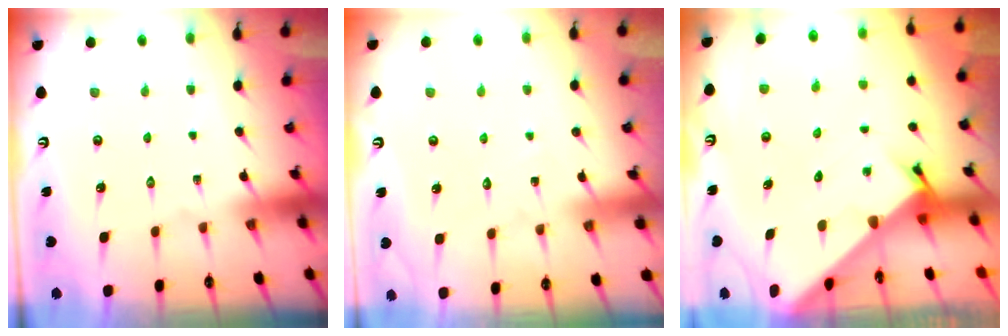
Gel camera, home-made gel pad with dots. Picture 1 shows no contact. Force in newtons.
{"total": 4.4, "press": 4.4, "slide": 0.4}
{"total": 2.6, "press": 2.6, "slide": 0.2}